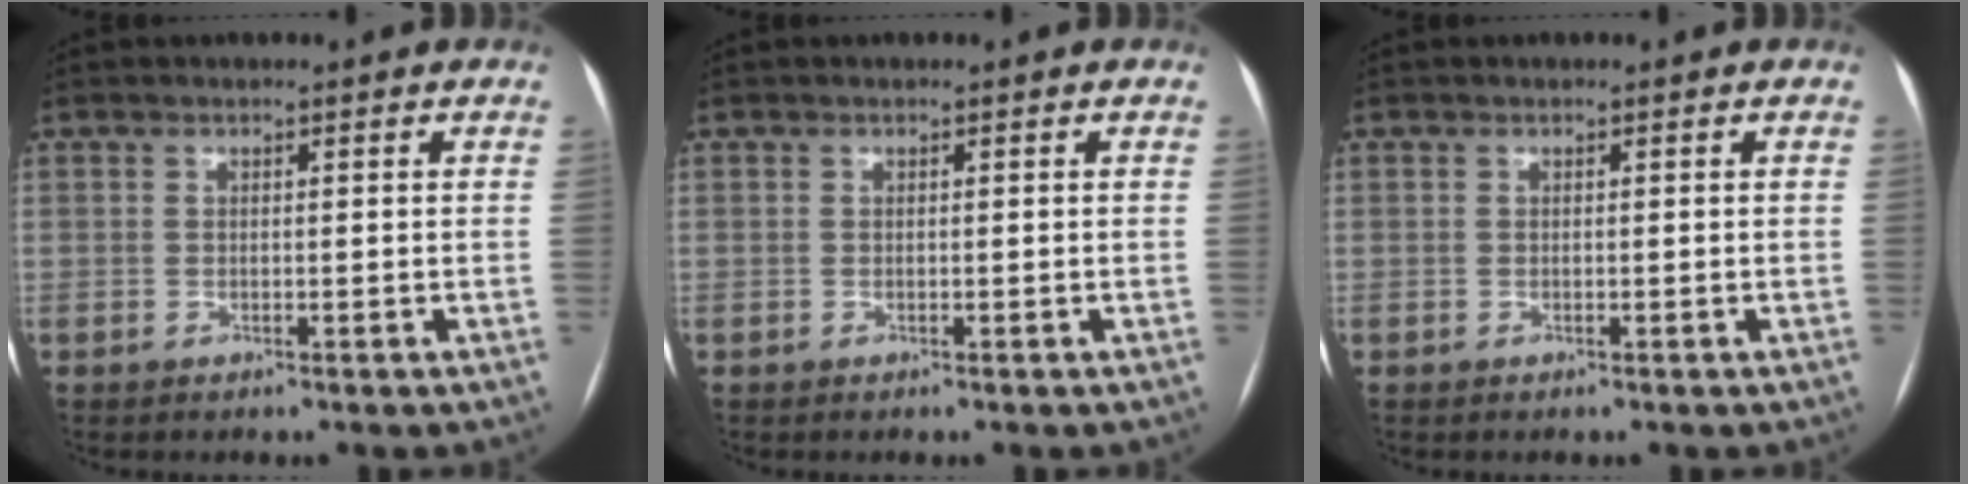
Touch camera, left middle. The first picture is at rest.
{"total": 0.0}
{"total": 0.0}